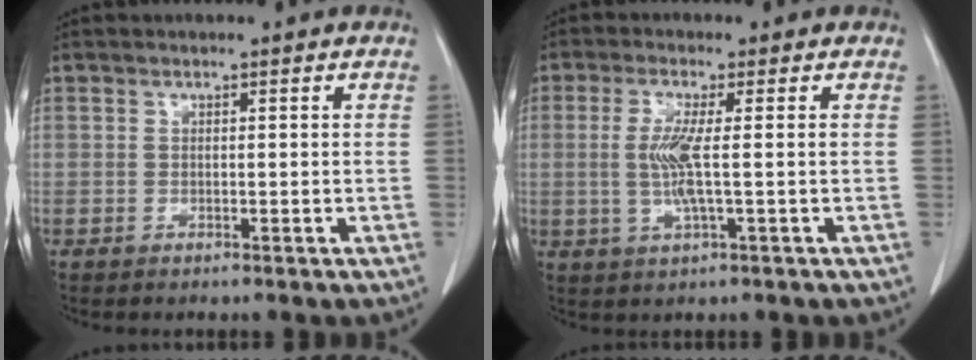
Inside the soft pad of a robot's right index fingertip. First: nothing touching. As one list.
[{"total": 5.1, "force": [-0.1, 0.3, 5.1], "torque": [-0.110, -0.003, -0.003]}]